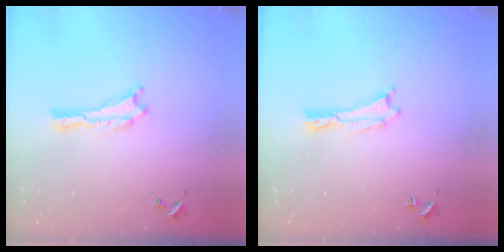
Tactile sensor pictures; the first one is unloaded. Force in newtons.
{"total": 0.0}